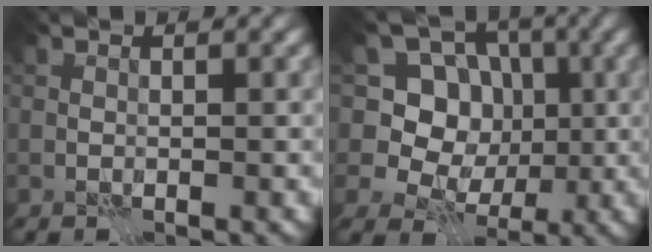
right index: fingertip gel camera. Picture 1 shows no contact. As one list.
[{"total": 7.8, "force": [0.7, 6.9, 3.6], "torque": [-0.063, 0.014, -0.022]}]